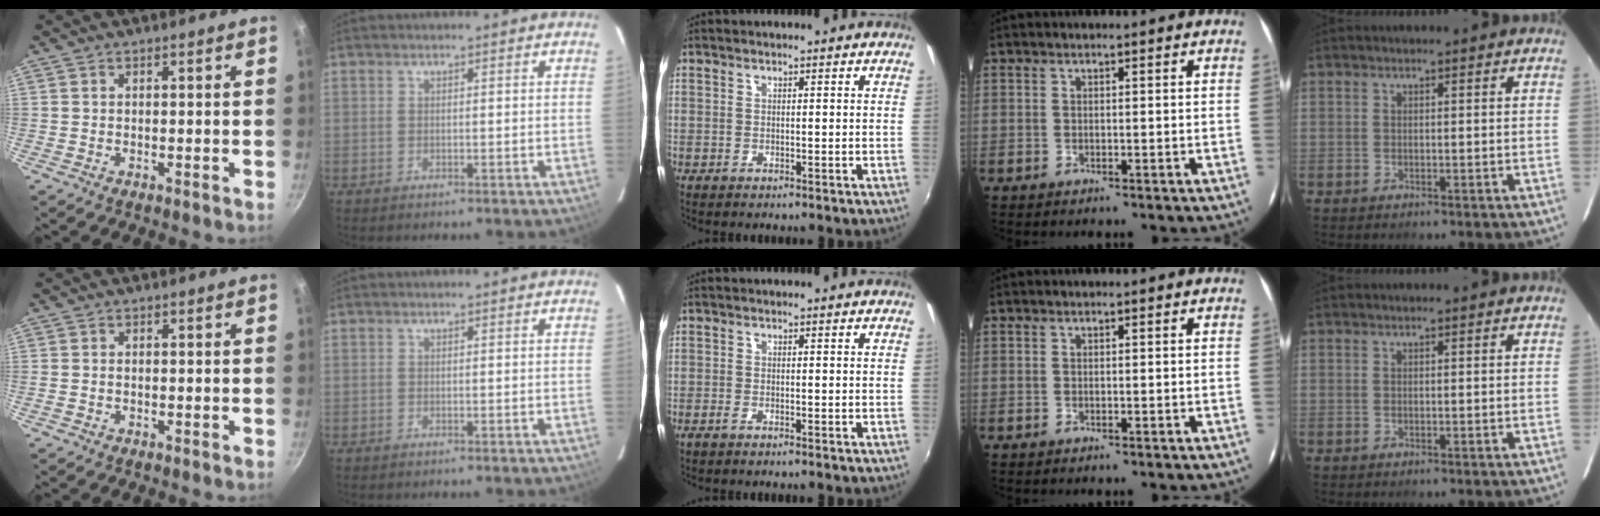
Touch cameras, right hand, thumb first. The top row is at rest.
{"thumb": {"total": 0.5, "force": [-0.2, 0.5, 0.2], "torque": [-0.005, 0.002, -0.004]}, "middle": {"total": 1.2, "force": [-1.0, 0.2, 0.6], "torque": [-0.015, -0.003, -0.021]}}